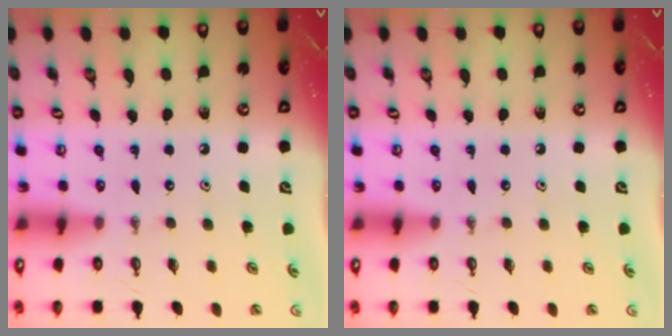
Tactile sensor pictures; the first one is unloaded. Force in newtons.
{"total": 0.0}